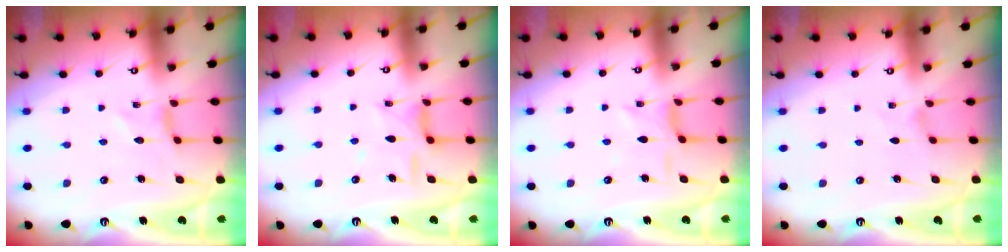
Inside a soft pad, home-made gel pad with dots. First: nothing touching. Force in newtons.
{"total": 10.3, "press": 10.3, "slide": 0.7}
{"total": 4.4, "press": 4.4, "slide": 0.7}
{"total": 0.7, "press": 0.7, "slide": 0.2}